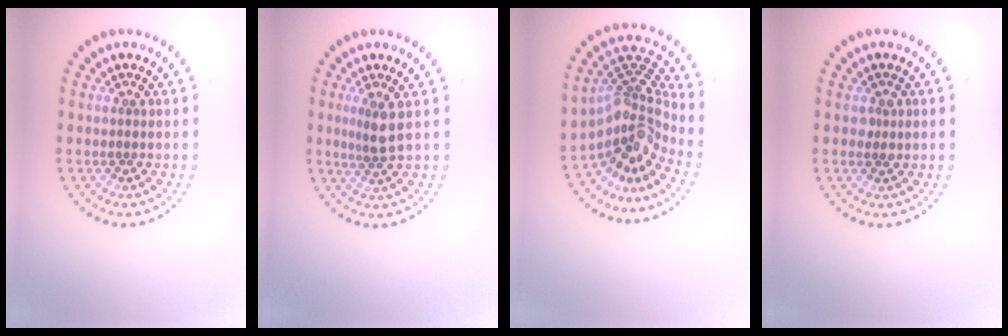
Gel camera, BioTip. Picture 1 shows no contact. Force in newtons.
{"total": 2.1, "press": 1.6, "slide": 1.3}
{"total": 4.7, "press": 3.0, "slide": 3.6}
{"total": 0.8, "press": 0.7, "slide": 0.1}